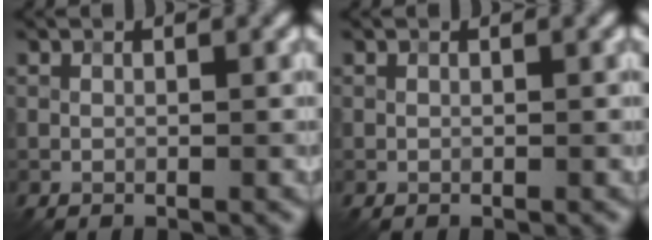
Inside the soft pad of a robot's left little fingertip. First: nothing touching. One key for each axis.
{"total": 0.0}